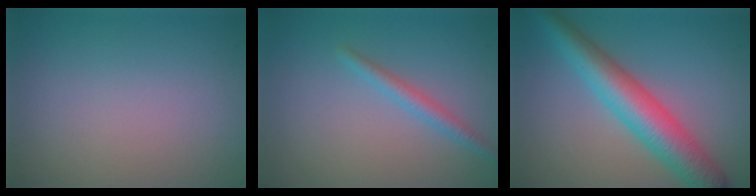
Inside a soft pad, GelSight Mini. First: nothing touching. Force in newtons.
{"total": 1.8, "press": 1.8, "slide": 0.1}
{"total": 6.7, "press": 6.7, "slide": 0.2}